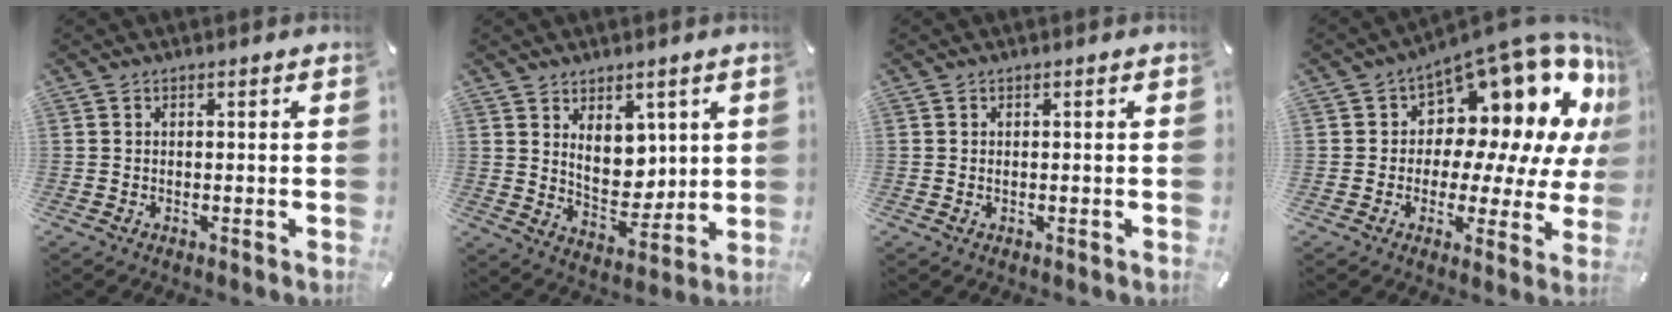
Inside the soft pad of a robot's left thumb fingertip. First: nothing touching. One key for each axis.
{"total": 9.2, "fx": 3.8, "fy": 6.7, "fz": 5.1, "tx": -0.067, "ty": -0.025, "tz": 0.071}
{"total": 0.5, "fx": 0.0, "fy": 0.3, "fz": 0.4, "tx": -0.009, "ty": 0.000, "tz": -0.001}
{"total": 15.4, "fx": 9.8, "fy": 8.3, "fz": 8.5, "tx": -0.110, "ty": -0.105, "tz": 0.164}